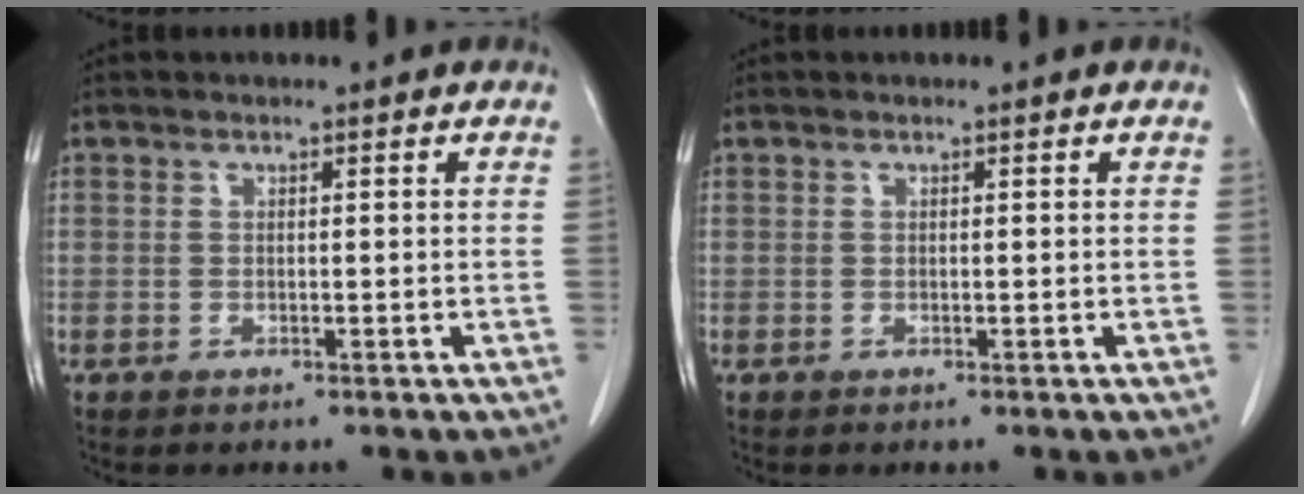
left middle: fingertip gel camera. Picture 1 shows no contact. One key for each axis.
{"total": 0.0}